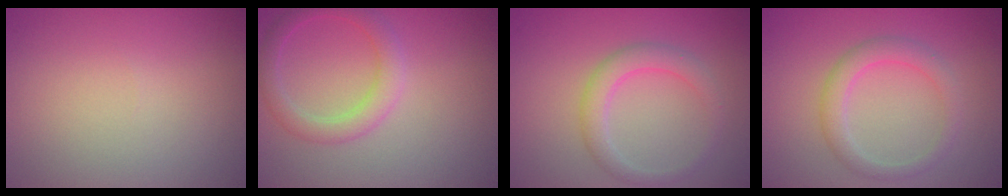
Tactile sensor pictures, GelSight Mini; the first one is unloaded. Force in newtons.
{"total": 2.7, "press": 2.7, "slide": 0.2}
{"total": 2.8, "press": 2.8, "slide": 0.1}
{"total": 2.7, "press": 2.7, "slide": 0.1}